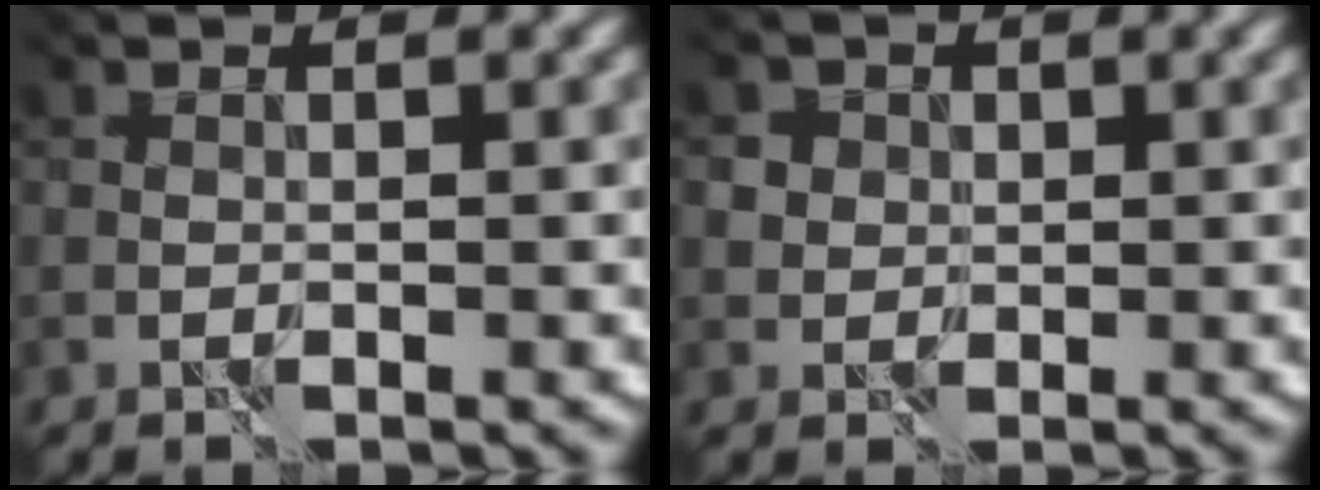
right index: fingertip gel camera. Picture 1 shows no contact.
{"total": 2.8, "force": [1.4, 2.4, 0.5], "torque": [-0.002, 0.011, 0.005]}